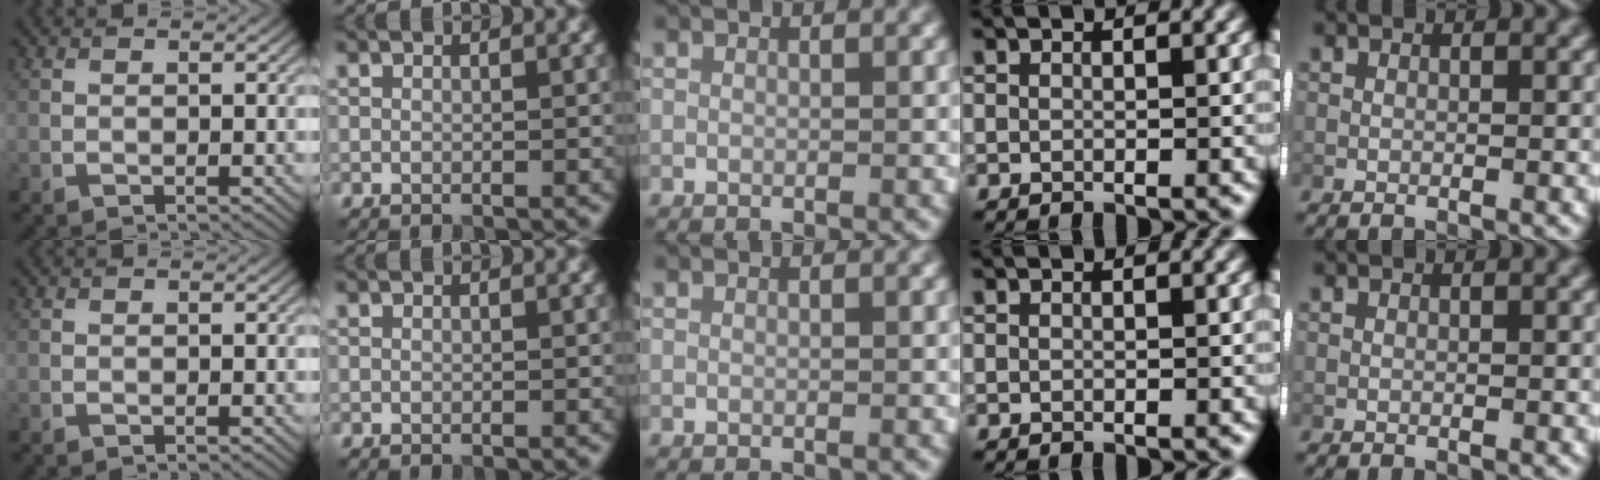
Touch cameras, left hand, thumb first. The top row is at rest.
{}